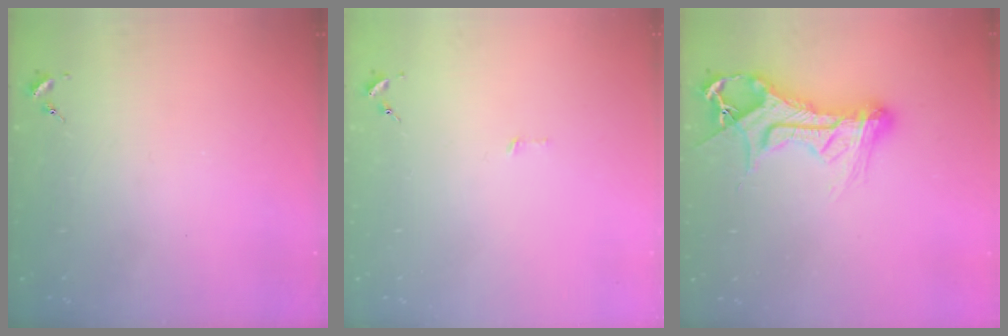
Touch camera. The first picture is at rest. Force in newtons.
{"total": 3.2, "press": 3.2, "slide": 0.2}
{"total": 15.2, "press": 15.1, "slide": 1.4}